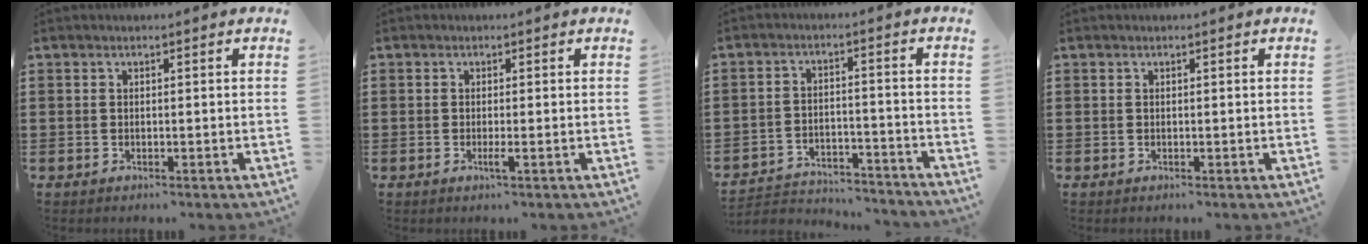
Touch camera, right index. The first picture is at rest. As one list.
[{"total": 1.4, "force": [-0.5, 0.0, 1.3], "torque": [-0.031, -0.007, -0.012]}, {"total": 4.0, "force": [-3.9, 0.6, 0.6], "torque": [-0.015, 0.007, -0.080]}, {"total": 0.0}]